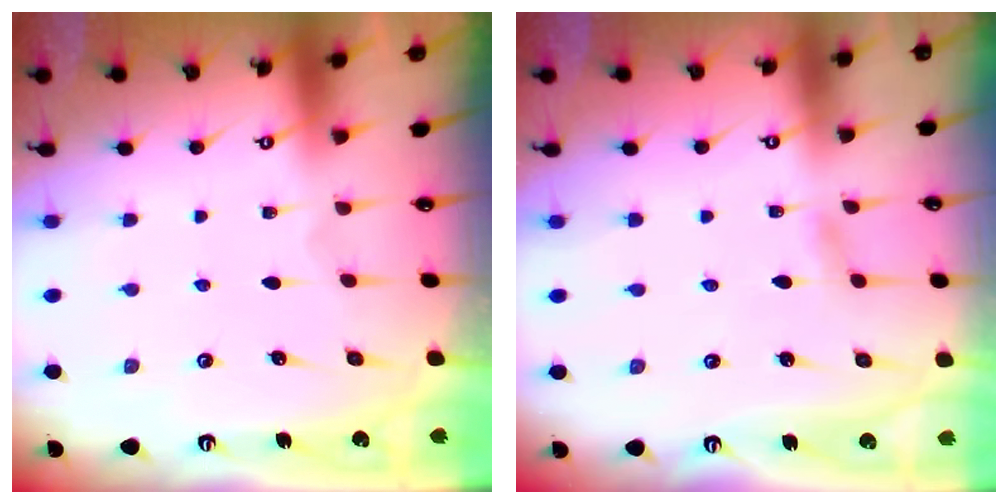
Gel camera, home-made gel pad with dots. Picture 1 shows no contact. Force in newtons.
{"total": 2.4, "press": 2.4, "slide": 0.3}